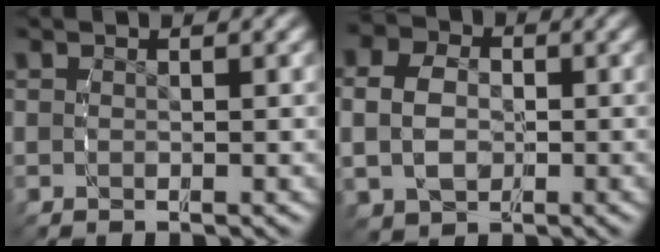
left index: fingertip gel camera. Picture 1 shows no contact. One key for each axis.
{"total": 5.3, "fx": 0.1, "fy": 4.4, "fz": 3.0, "tx": -0.062, "ty": -0.012, "tz": 0.004}